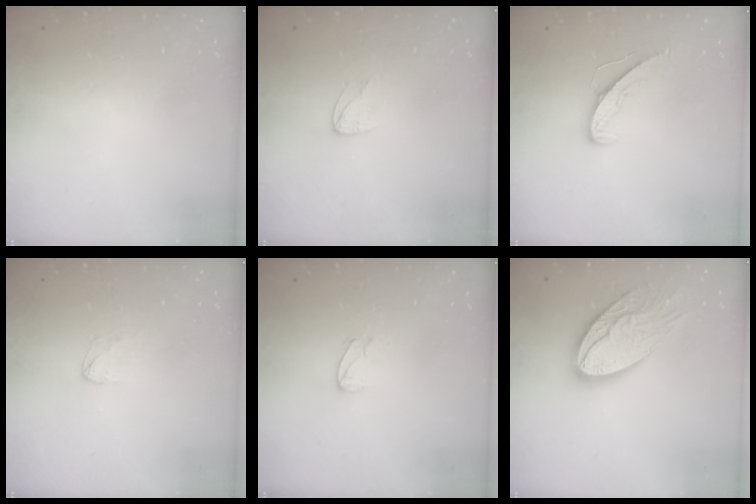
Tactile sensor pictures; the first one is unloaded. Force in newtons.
{"total": 3.1, "press": 3.1, "slide": 0.3}
{"total": 5.8, "press": 5.7, "slide": 0.5}
{"total": 2.5, "press": 2.5, "slide": 0.2}
{"total": 5.0, "press": 5.0, "slide": 0.4}
{"total": 17.5, "press": 17.5, "slide": 1.0}